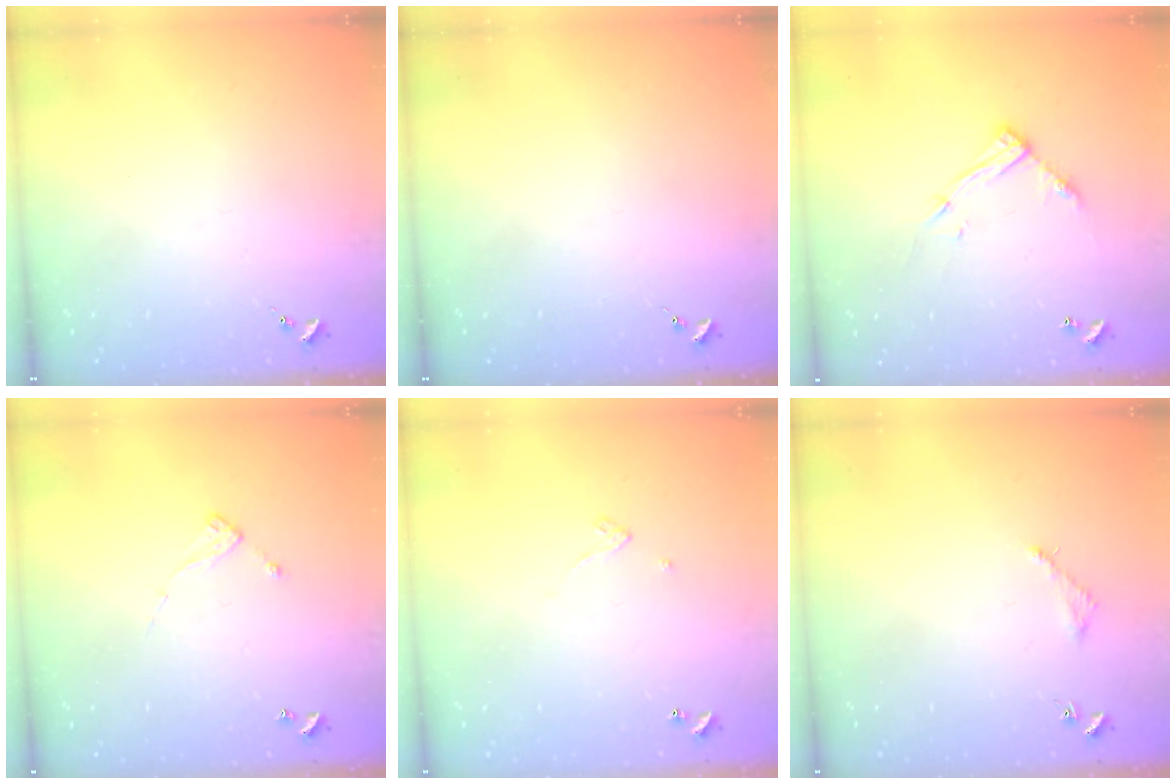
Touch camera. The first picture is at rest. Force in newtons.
{"total": 0.0}
{"total": 12.2, "press": 12.1, "slide": 0.9}
{"total": 6.4, "press": 6.4, "slide": 0.4}
{"total": 3.2, "press": 3.2, "slide": 0.1}
{"total": 3.0, "press": 3.0, "slide": 0.4}